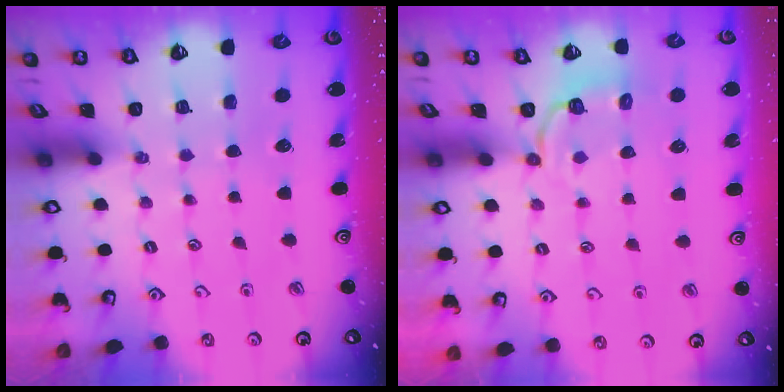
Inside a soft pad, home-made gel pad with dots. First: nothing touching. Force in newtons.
{"total": 4.9, "press": 4.4, "slide": 2.1}